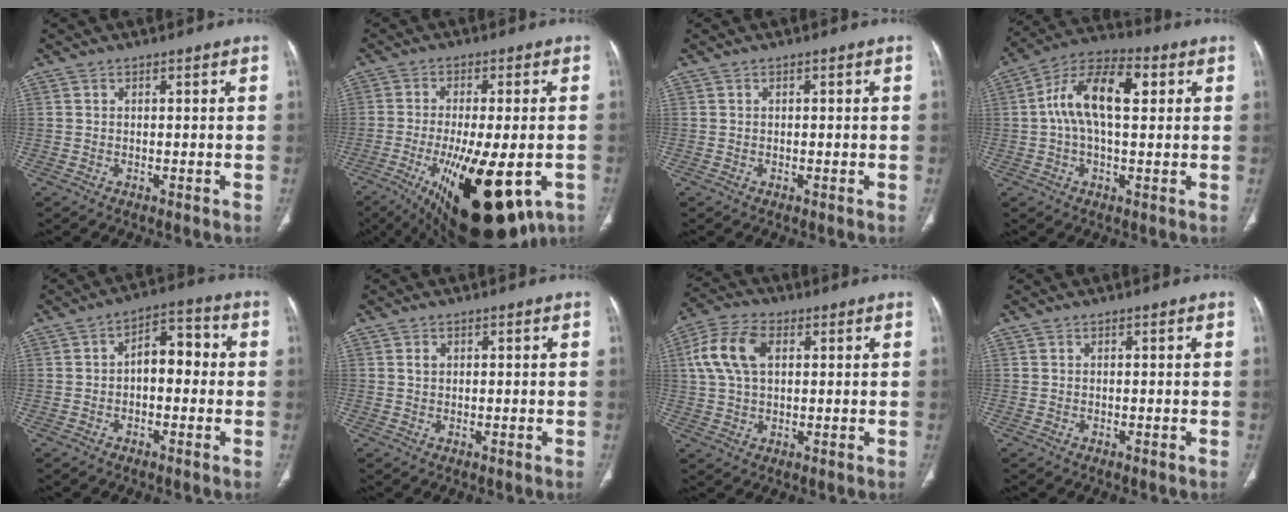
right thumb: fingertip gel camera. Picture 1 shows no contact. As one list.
[{"total": 22.8, "force": [-8.8, 8.5, 19.2], "torque": [-0.284, -0.021, -0.115]}, {"total": 0.0}, {"total": 13.3, "force": [2.4, 6.6, 11.3], "torque": [-0.205, 0.033, 0.036]}, {"total": 7.5, "force": [-0.1, 4.4, 6.0], "torque": [-0.064, 0.030, -0.013]}, {"total": 1.2, "force": [0.4, 0.9, 0.7], "torque": [-0.011, 0.003, 0.008]}, {"total": 10.4, "force": [2.6, 6.4, 7.8], "torque": [-0.162, 0.019, 0.047]}, {"total": 0.0}]